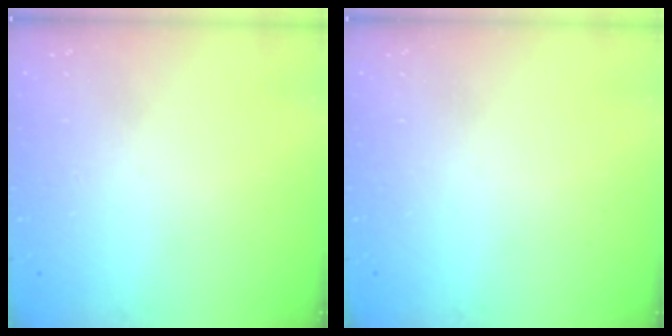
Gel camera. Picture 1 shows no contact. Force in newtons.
{"total": 0.0}